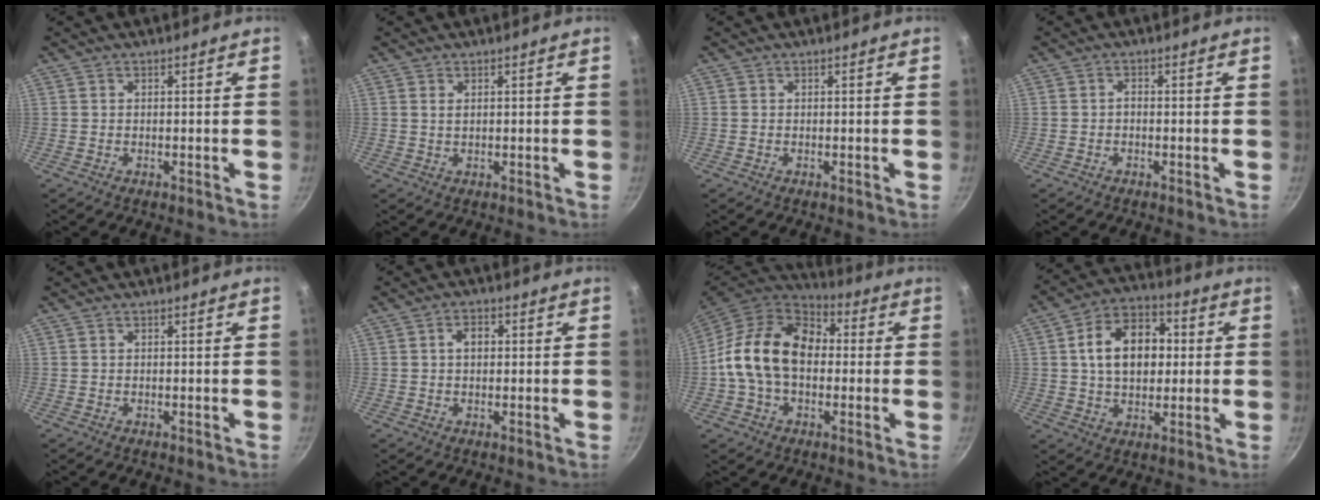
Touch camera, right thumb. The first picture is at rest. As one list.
[{"total": 1.1, "force": [0.4, 0.6, 0.8], "torque": [-0.015, 0.001, 0.008]}, {"total": 0.0}, {"total": 1.0, "force": [-0.4, 0.6, 0.6], "torque": [-0.011, 0.008, -0.009]}, {"total": 0.0}, {"total": 3.3, "force": [0.5, 2.3, 2.3], "torque": [-0.023, 0.011, 0.005]}, {"total": 17.4, "force": [0.3, 12.3, 12.3], "torque": [-0.183, 0.034, -0.012]}, {"total": 14.8, "force": [2.0, 10.2, 10.5], "torque": [-0.134, 0.019, 0.021]}]